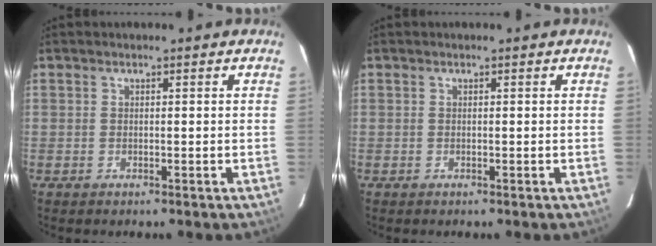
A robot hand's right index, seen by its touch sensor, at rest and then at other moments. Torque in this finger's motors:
{"motor_torque": [-0.02, 0.02, 0.00, 0.00]}